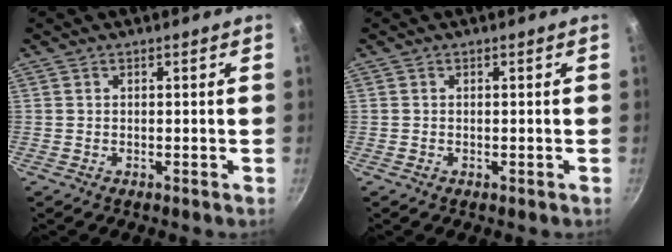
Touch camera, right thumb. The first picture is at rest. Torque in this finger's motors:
{"motor_torque": [0.80, 0.65, -0.05, -0.16, -0.01]}